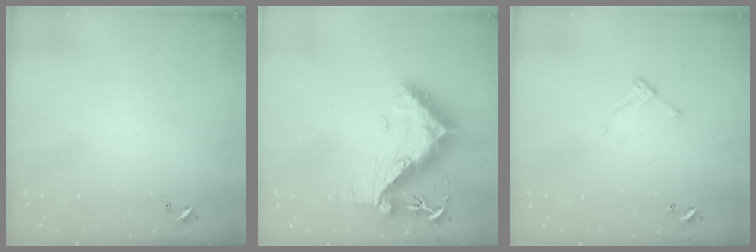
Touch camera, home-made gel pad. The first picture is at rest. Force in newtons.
{"total": 19.4, "press": 19.3, "slide": 1.7}
{"total": 5.5, "press": 5.5, "slide": 0.2}